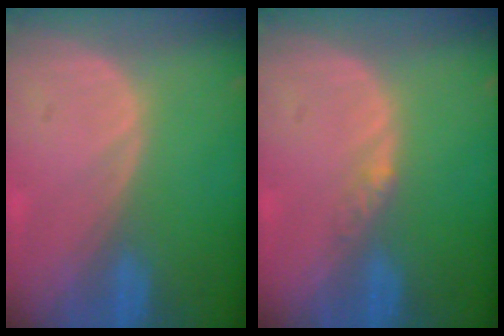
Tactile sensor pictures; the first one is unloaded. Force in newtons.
{"total": 1.6, "press": 1.3, "slide": 0.9}